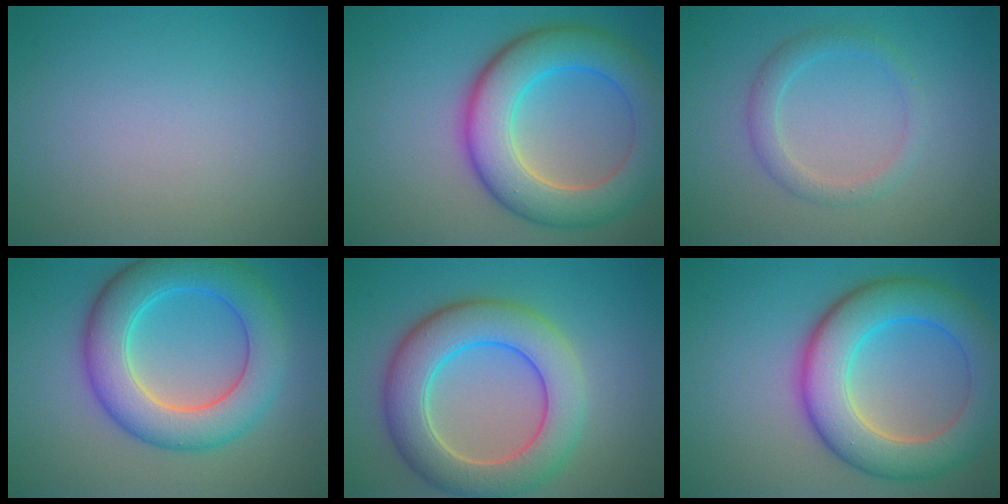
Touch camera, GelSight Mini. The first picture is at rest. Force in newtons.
{"total": 8.8, "press": 8.8, "slide": 0.4}
{"total": 2.2, "press": 2.2, "slide": 0.1}
{"total": 8.3, "press": 8.3, "slide": 0.1}
{"total": 8.2, "press": 8.2, "slide": 0.2}
{"total": 8.8, "press": 8.8, "slide": 0.4}